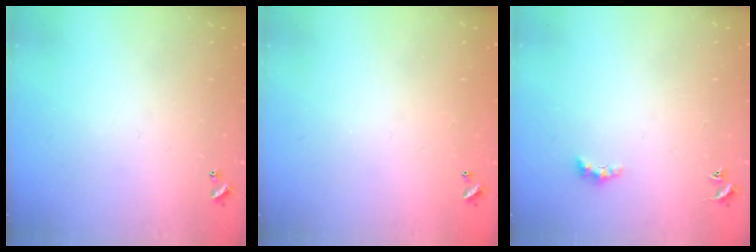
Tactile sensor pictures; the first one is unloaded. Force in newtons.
{"total": 2.9, "press": 2.9, "slide": 0.1}
{"total": 1.5, "press": 1.4, "slide": 0.5}